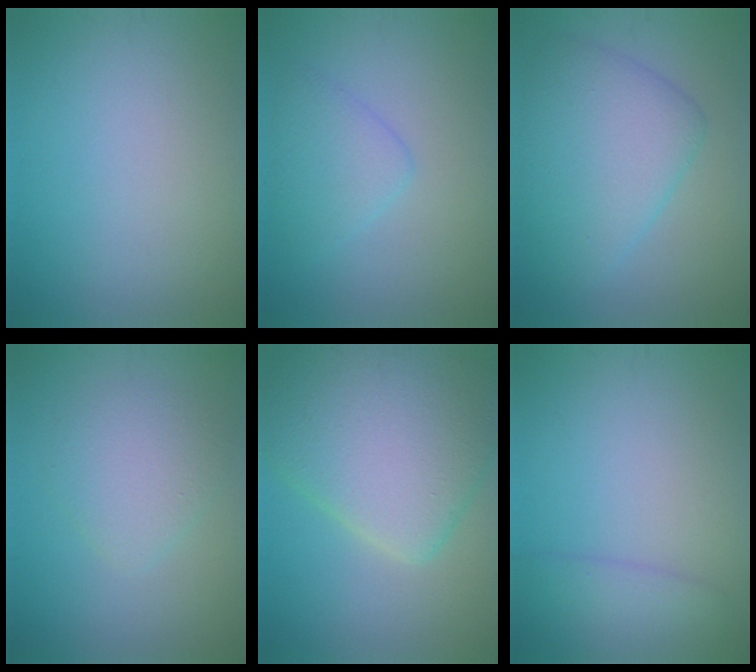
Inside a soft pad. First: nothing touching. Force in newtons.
{"total": 3.0, "press": 3.0, "slide": 0.0}
{"total": 7.0, "press": 7.0, "slide": 0.1}
{"total": 2.9, "press": 2.9, "slide": 0.2}
{"total": 9.9, "press": 9.9, "slide": 0.5}
{"total": 2.8, "press": 2.8, "slide": 0.1}